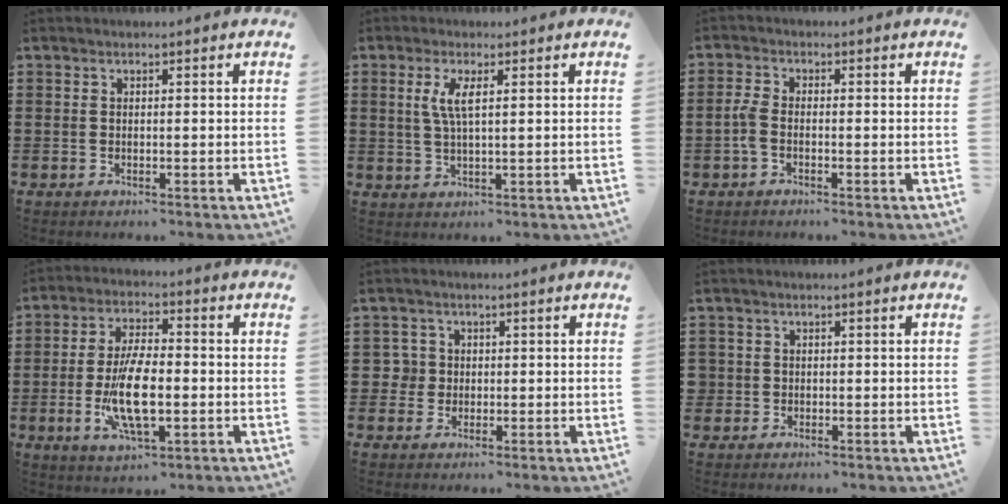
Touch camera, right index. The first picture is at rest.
{"total": 3.8, "force": [1.2, 0.9, 3.5], "torque": [-0.074, 0.004, 0.020]}
{"total": 2.3, "force": [-0.9, 1.0, 1.9], "torque": [-0.050, -0.003, -0.021]}
{"total": 10.9, "force": [-1.8, 4.1, 9.9], "torque": [-0.210, -0.014, -0.034]}
{"total": 3.0, "force": [0.0, 2.9, 0.8], "torque": [-0.030, 0.007, -0.001]}
{"total": 1.3, "force": [-0.1, 1.2, 0.2], "torque": [-0.008, 0.004, -0.005]}